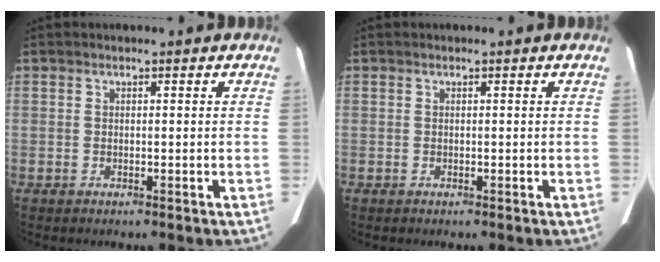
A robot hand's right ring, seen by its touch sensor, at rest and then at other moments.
{"total": 0.0}